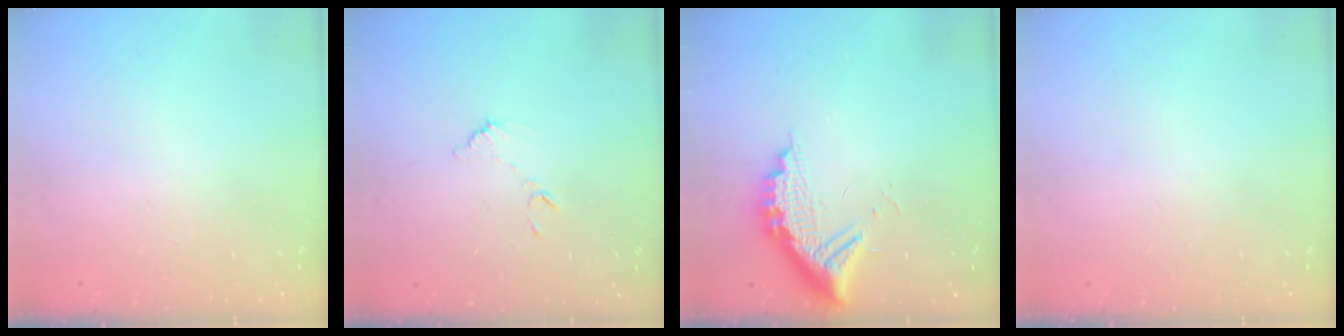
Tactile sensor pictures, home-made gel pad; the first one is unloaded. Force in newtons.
{"total": 6.8, "press": 6.8, "slide": 0.4}
{"total": 11.7, "press": 11.6, "slide": 1.2}
{"total": 0.0}